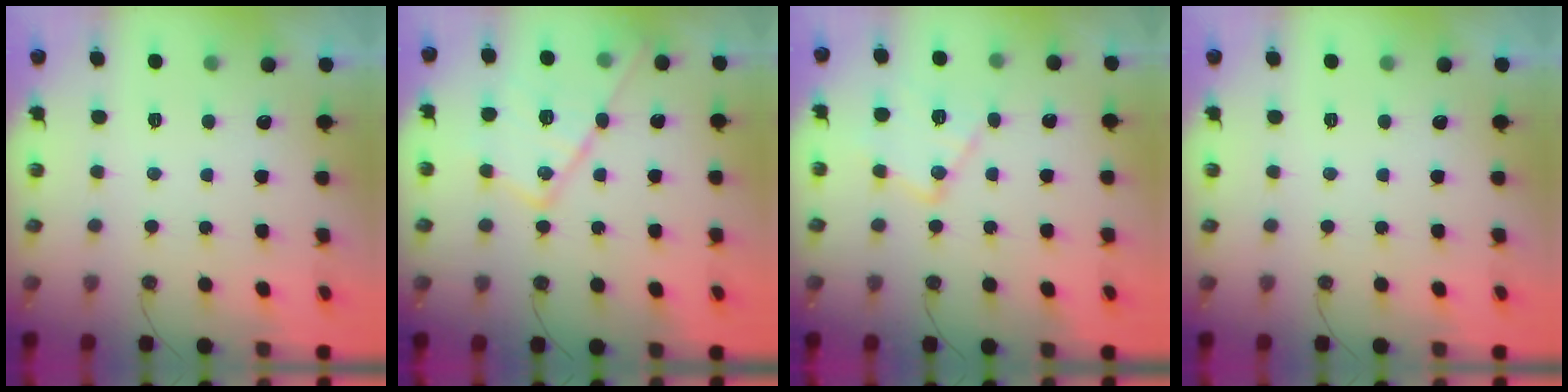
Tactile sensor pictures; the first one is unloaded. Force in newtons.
{"total": 17.5, "press": 17.4, "slide": 1.0}
{"total": 13.0, "press": 13.0, "slide": 1.0}
{"total": 0.0}